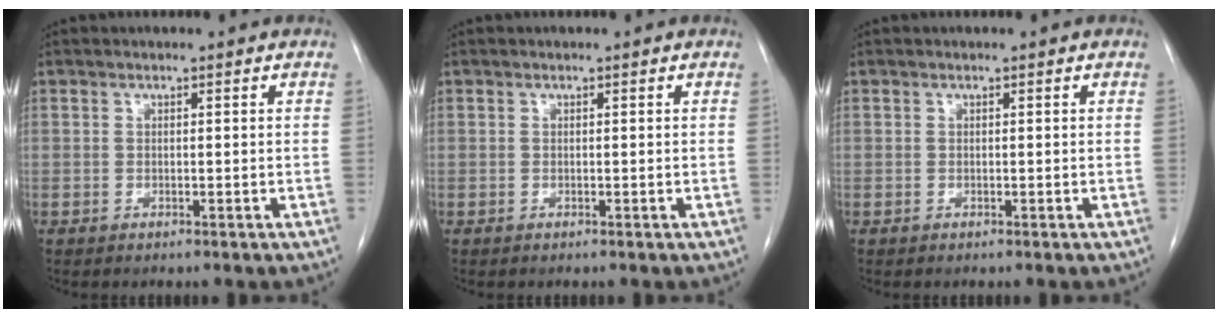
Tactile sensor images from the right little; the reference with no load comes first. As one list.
[{"total": 0.0}, {"total": 0.0}]